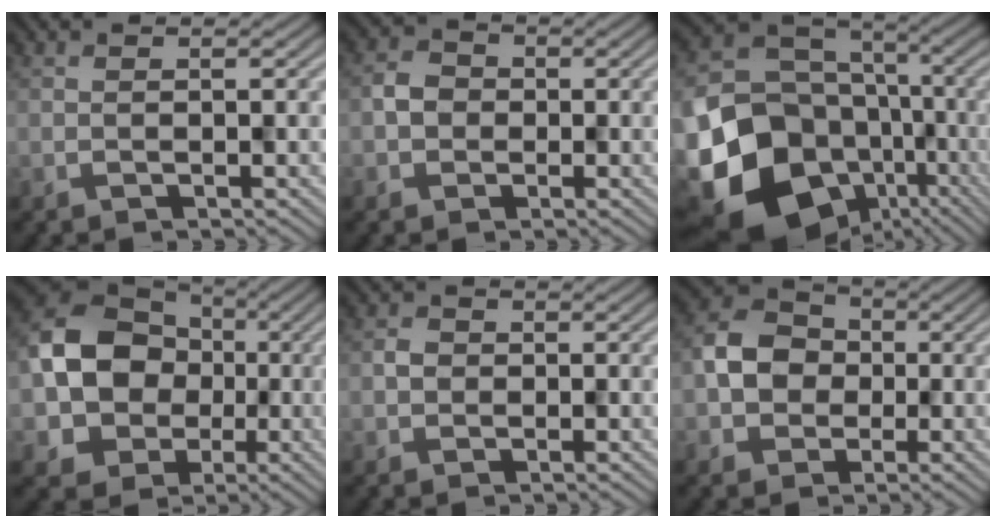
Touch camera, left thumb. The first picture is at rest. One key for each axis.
{"total": 1.9, "fx": -0.4, "fy": 1.8, "fz": 0.0, "tx": 0.001, "ty": 0.002, "tz": -0.013}
{"total": 20.6, "fx": -7.7, "fy": 16.6, "fz": 9.6, "tx": -0.228, "ty": -0.062, "tz": -0.099}
{"total": 11.8, "fx": -0.6, "fy": 10.0, "fz": 6.1, "tx": -0.145, "ty": -0.013, "tz": -0.022}
{"total": 1.1, "fx": -0.1, "fy": 1.0, "fz": -0.4, "tx": 0.012, "ty": 0.000, "tz": -0.007}
{"total": 5.6, "fx": -0.6, "fy": 5.1, "fz": 2.3, "tx": -0.053, "ty": 0.005, "tz": -0.027}